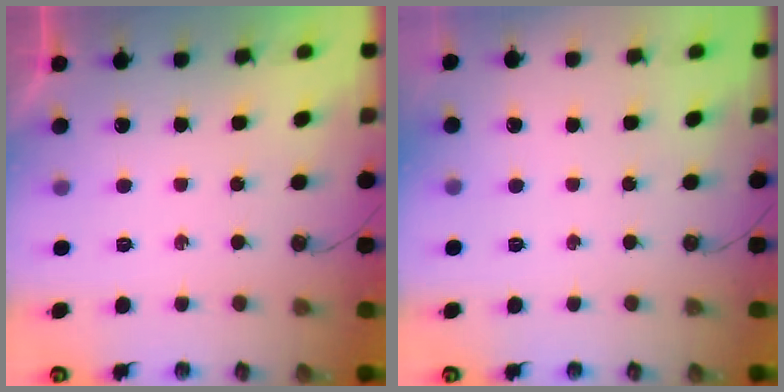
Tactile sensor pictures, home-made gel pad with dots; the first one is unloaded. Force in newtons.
{"total": 0.0}